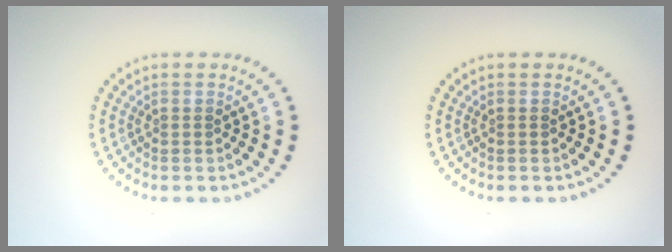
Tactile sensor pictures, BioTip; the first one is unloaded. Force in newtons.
{"total": 0.0}